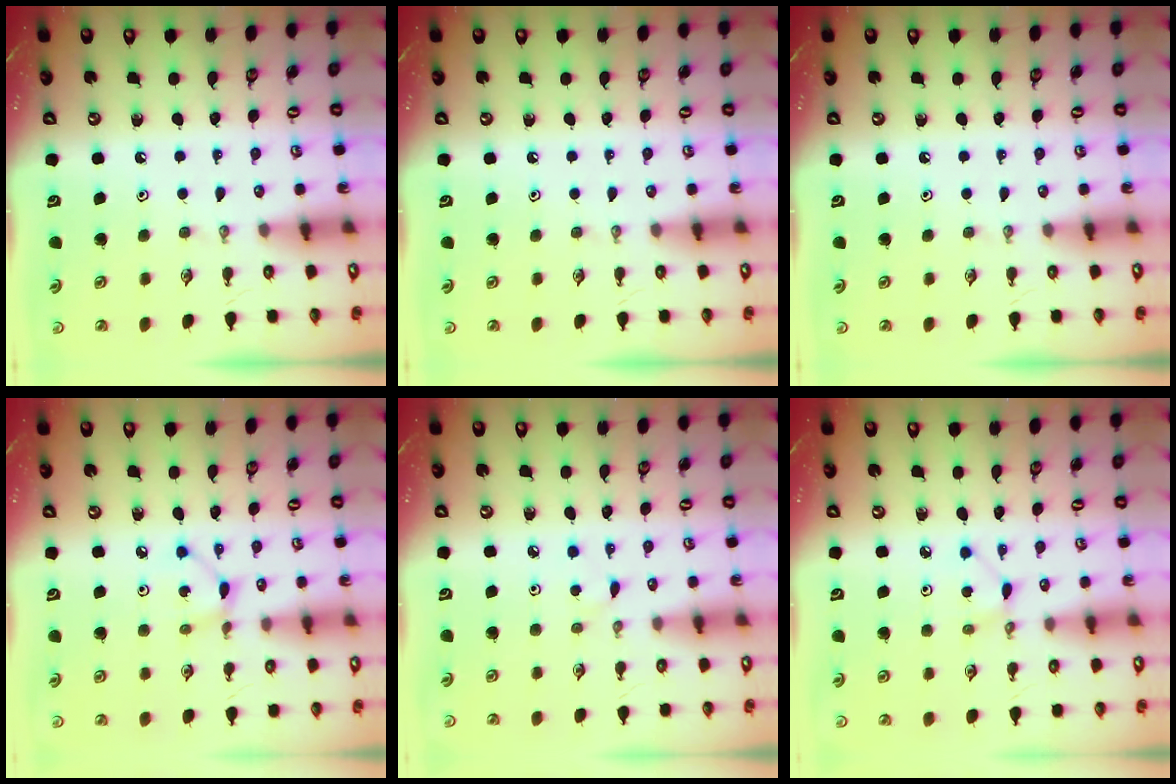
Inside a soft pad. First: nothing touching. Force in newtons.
{"total": 0.0}
{"total": 0.0}
{"total": 3.1, "press": 3.1, "slide": 0.2}
{"total": 2.7, "press": 2.7, "slide": 0.3}
{"total": 2.8, "press": 2.8, "slide": 0.3}